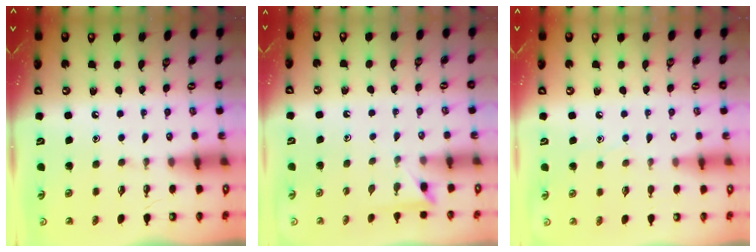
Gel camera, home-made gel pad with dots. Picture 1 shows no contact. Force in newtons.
{"total": 2.3, "press": 2.3, "slide": 0.2}
{"total": 4.9, "press": 4.9, "slide": 0.6}